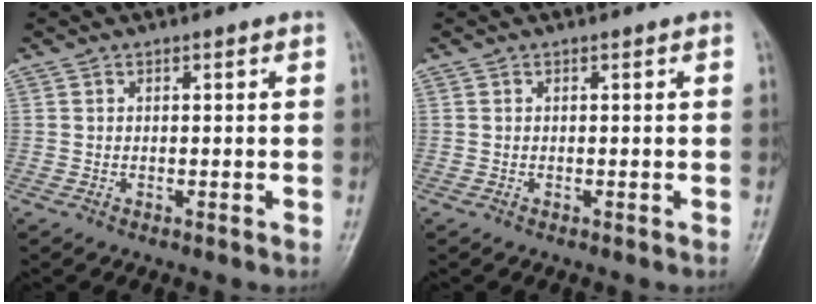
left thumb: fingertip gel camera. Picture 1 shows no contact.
{"total": 0.0}